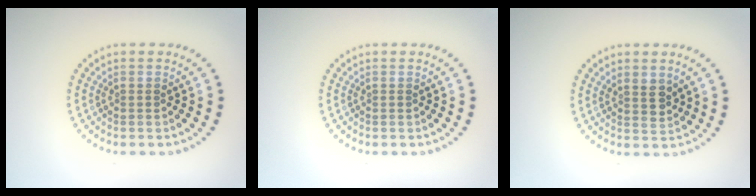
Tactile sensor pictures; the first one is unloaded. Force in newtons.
{"total": 0.0}
{"total": 1.9, "press": 1.7, "slide": 0.9}